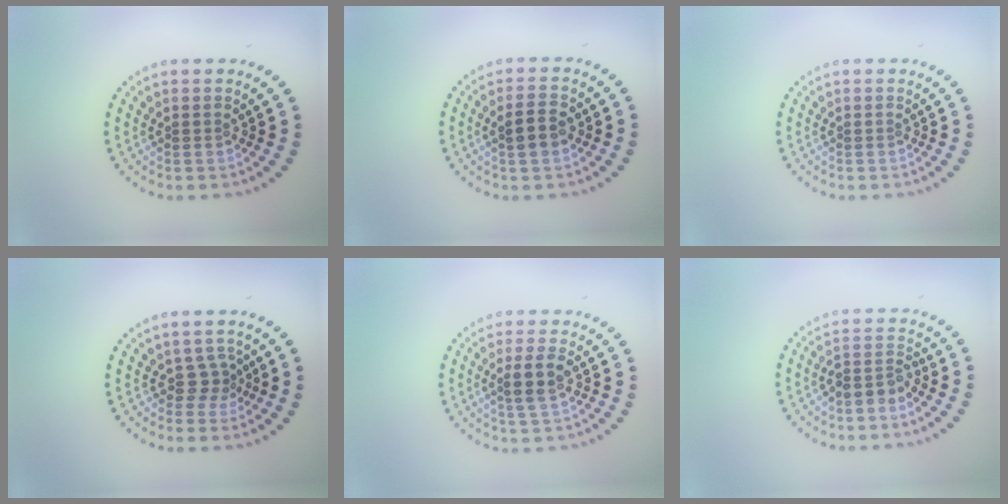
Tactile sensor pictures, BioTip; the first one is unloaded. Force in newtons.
{"total": 2.8, "press": 2.8, "slide": 0.4}
{"total": 0.0}
{"total": 1.8, "press": 1.2, "slide": 1.3}
{"total": 2.6, "press": 2.4, "slide": 1.0}
{"total": 2.3, "press": 1.9, "slide": 1.3}